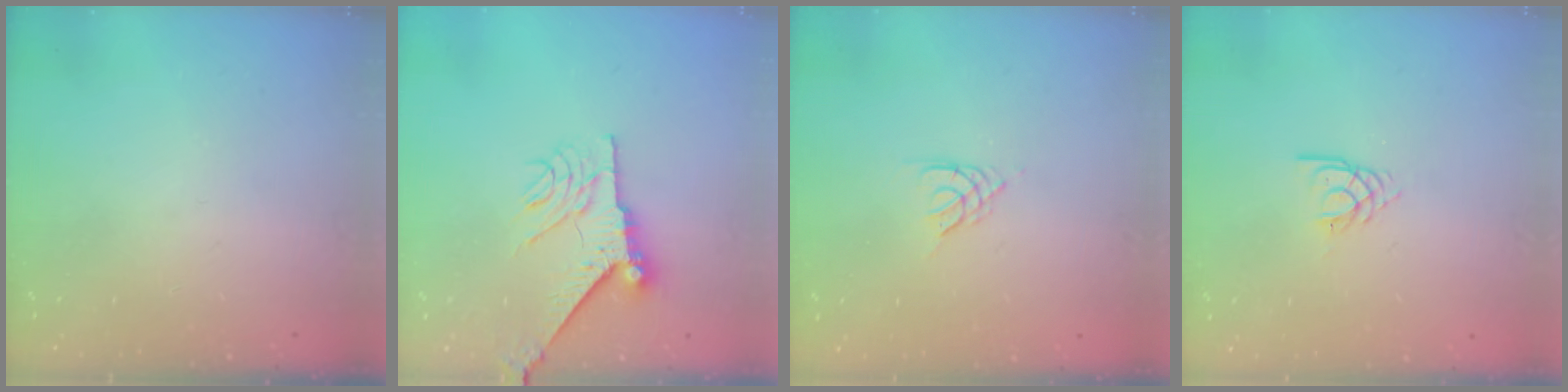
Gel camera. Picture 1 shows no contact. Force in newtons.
{"total": 8.9, "press": 8.9, "slide": 0.9}
{"total": 2.1, "press": 2.1, "slide": 0.4}
{"total": 2.1, "press": 2.1, "slide": 0.3}